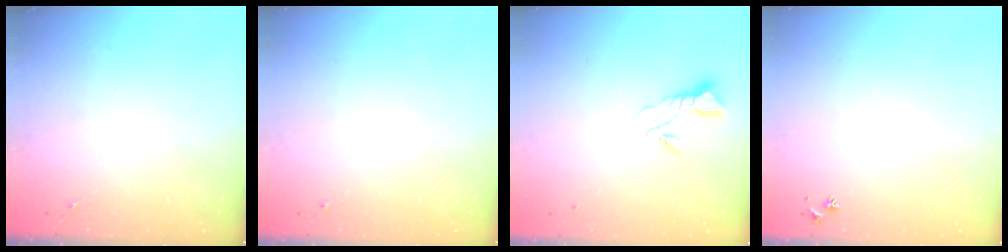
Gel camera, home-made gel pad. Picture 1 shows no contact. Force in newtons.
{"total": 0.0}
{"total": 3.8, "press": 3.8, "slide": 0.2}
{"total": 2.9, "press": 2.8, "slide": 0.3}